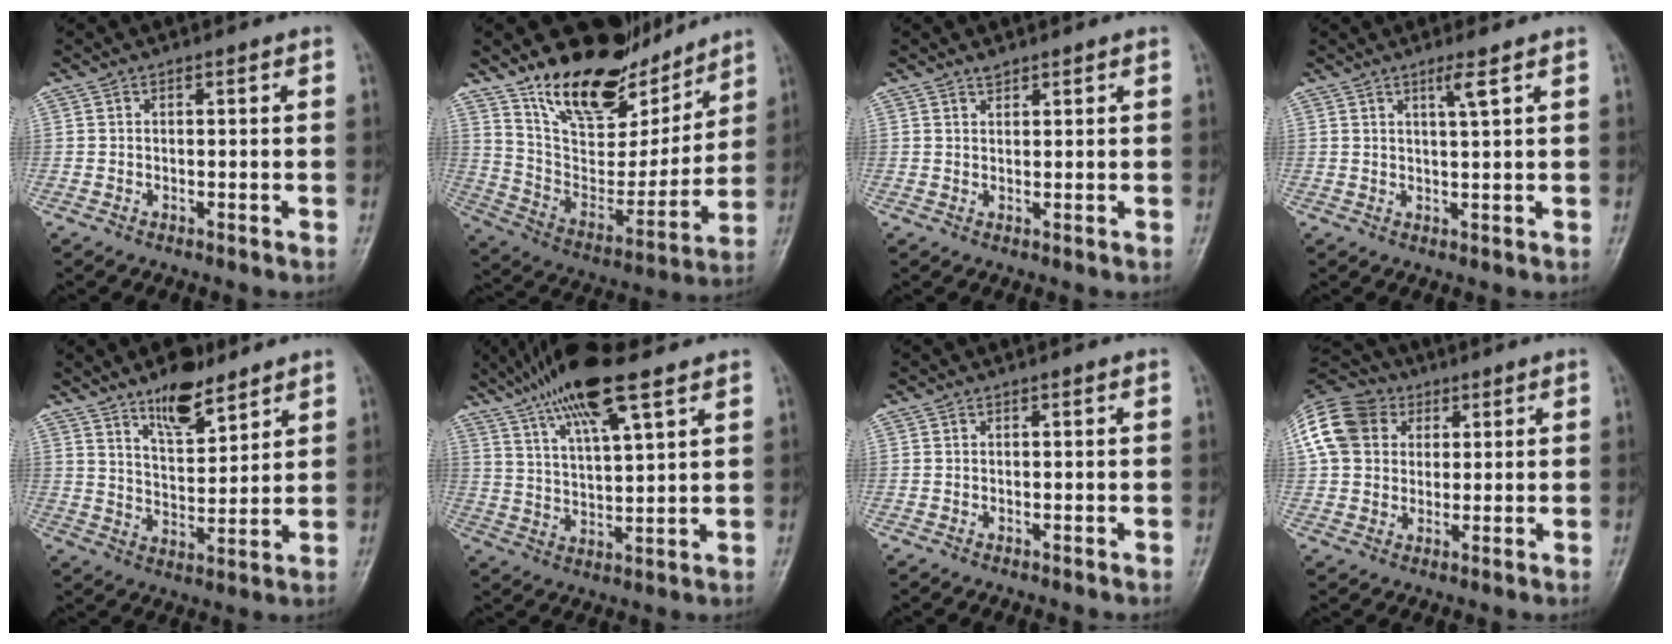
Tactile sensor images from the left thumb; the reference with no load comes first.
{"total": 20.1, "force": [15.8, 8.4, 9.0], "torque": [-0.090, -0.095, 0.277]}
{"total": 1.4, "force": [1.2, 0.5, 0.3], "torque": [0.000, -0.010, 0.021]}
{"total": 2.7, "force": [1.6, -0.3, 2.2], "torque": [-0.044, -0.012, 0.033]}
{"total": 10.1, "force": [7.1, 3.7, 6.1], "torque": [-0.077, -0.051, 0.122]}
{"total": 14.9, "force": [9.8, 3.2, 10.7], "torque": [-0.193, -0.024, 0.182]}
{"total": 0.0}
{"total": 18.3, "force": [5.8, 14.6, 9.4], "torque": [-0.218, 0.042, 0.103]}